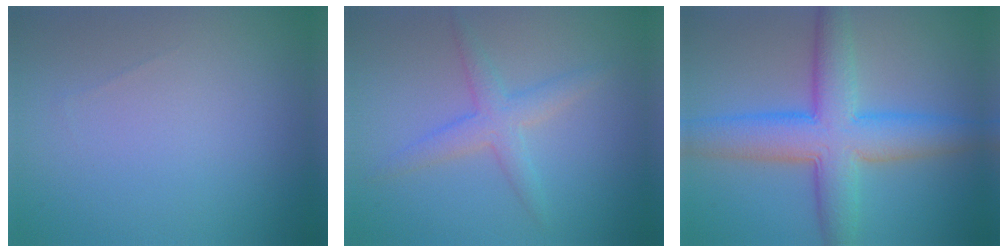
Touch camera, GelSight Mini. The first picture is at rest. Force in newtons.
{"total": 2.7, "press": 2.7, "slide": 0.1}
{"total": 8.0, "press": 8.0, "slide": 0.2}